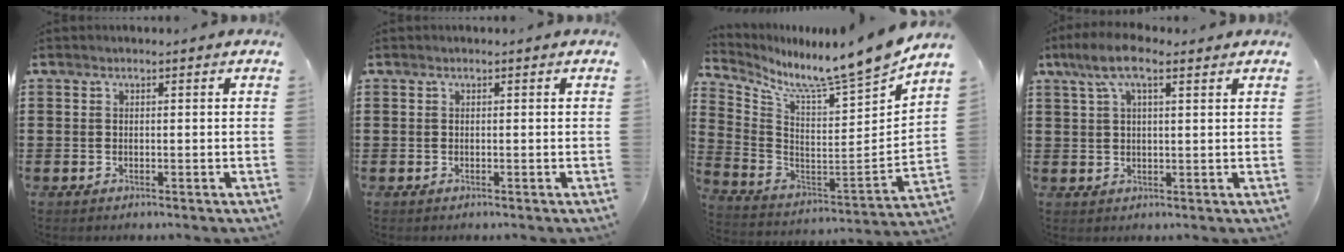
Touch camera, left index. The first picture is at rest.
{"total": 0.0}
{"total": 9.0, "force": [8.5, -1.4, 2.7], "torque": [-0.067, -0.099, 0.127]}
{"total": 6.5, "force": [3.7, 2.1, 4.9], "torque": [-0.104, 0.009, 0.065]}